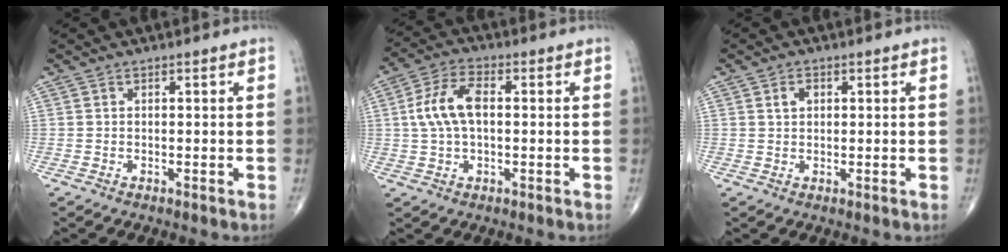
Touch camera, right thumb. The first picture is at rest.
{"total": 8.7, "force": [0.8, 4.6, 7.3], "torque": [-0.151, 0.019, 0.011]}
{"total": 2.0, "force": [0.7, 1.5, 1.2], "torque": [-0.018, 0.002, 0.012]}